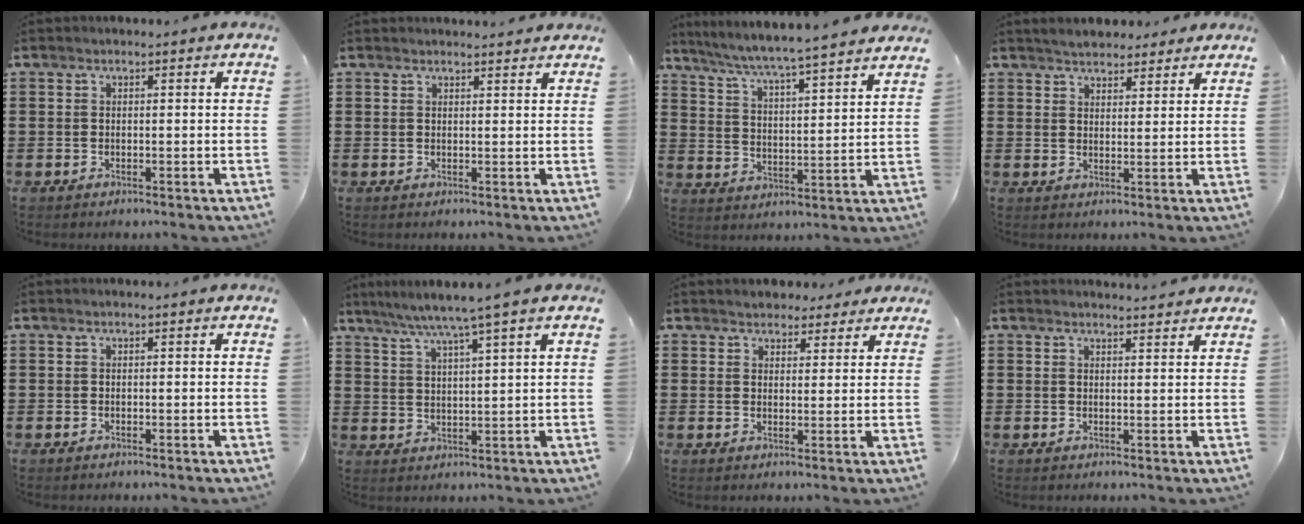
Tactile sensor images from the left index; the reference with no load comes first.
{"total": 1.5, "force": [1.5, 0.0, 0.2], "torque": [-0.007, 0.000, 0.030]}
{"total": 5.1, "force": [4.8, -0.8, 1.6], "torque": [-0.054, -0.040, 0.074]}
{"total": 3.3, "force": [3.1, 1.1, 0.3], "torque": [-0.015, 0.000, 0.059]}
{"total": 0.0}
{"total": 5.5, "force": [4.2, -1.0, 3.4], "torque": [-0.078, -0.019, 0.069]}
{"total": 2.9, "force": [2.6, 1.3, 0.1], "torque": [-0.011, 0.002, 0.050]}
{"total": 1.8, "force": [1.8, -0.1, 0.2], "torque": [-0.008, -0.001, 0.035]}